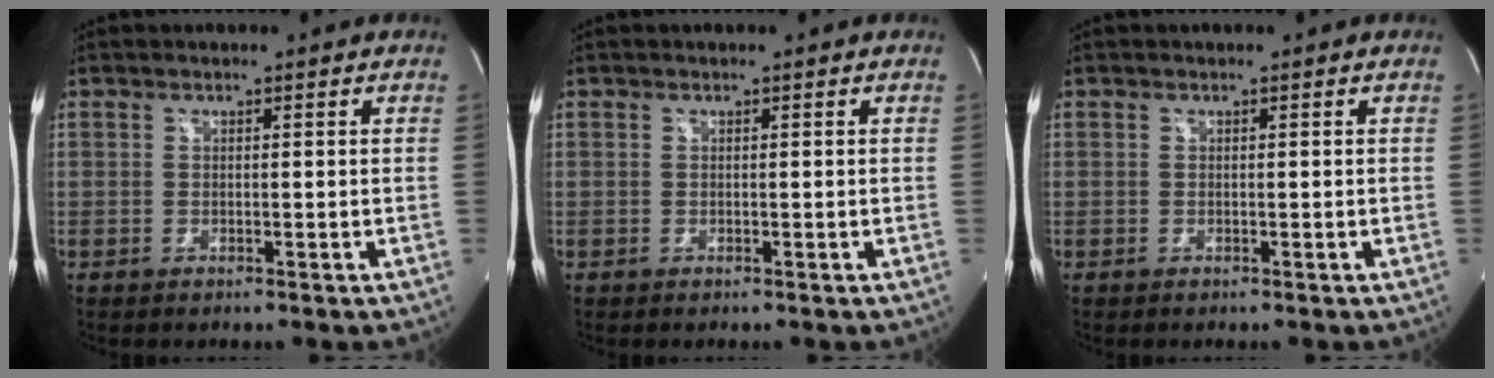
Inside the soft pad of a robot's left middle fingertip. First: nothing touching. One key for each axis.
{"total": 0.0}
{"total": 0.0}